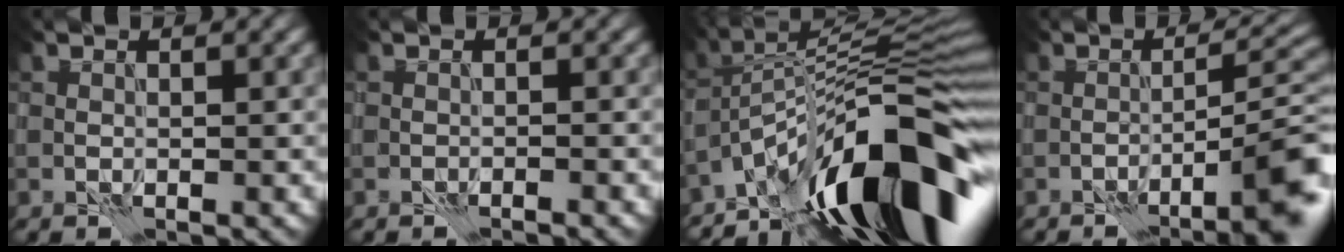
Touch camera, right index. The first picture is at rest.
{"total": 0.9, "force": [-0.9, -0.1, 0.0], "torque": [0.001, 0.002, -0.018]}
{"total": 14.4, "force": [-7.4, 4.2, 11.6], "torque": [-0.175, 0.033, -0.127]}
{"total": 7.4, "force": [-3.6, 1.2, 6.3], "torque": [-0.076, 0.014, -0.054]}